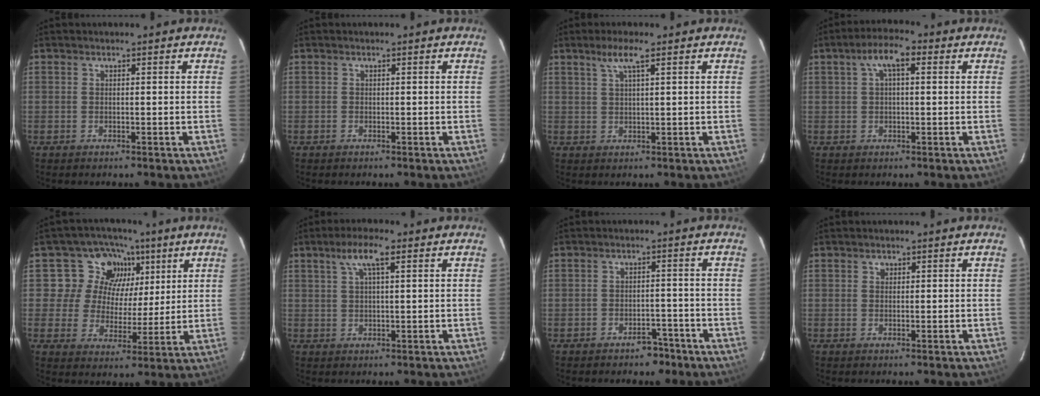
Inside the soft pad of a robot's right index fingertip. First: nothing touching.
{"total": 0.0}
{"total": 3.6, "force": [2.1, 0.2, 2.9], "torque": [-0.056, 0.006, 0.040]}
{"total": 5.6, "force": [1.9, 2.2, 4.8], "torque": [-0.089, 0.020, 0.034]}
{"total": 10.9, "force": [5.2, 9.2, 2.5], "torque": [-0.042, 0.003, 0.081]}
{"total": 5.2, "force": [2.6, 1.2, 4.4], "torque": [-0.083, 0.011, 0.046]}
{"total": 4.0, "force": [-3.0, 2.5, 1.0], "torque": [-0.018, 0.021, -0.027]}
{"total": 0.8, "force": [0.3, 0.7, 0.1], "torque": [0.000, 0.004, 0.004]}